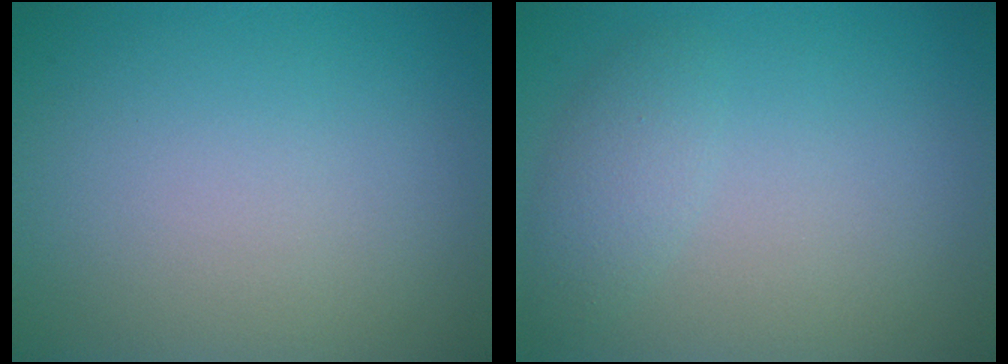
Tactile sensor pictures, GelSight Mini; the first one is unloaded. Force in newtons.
{"total": 1.9, "press": 1.9, "slide": 0.1}